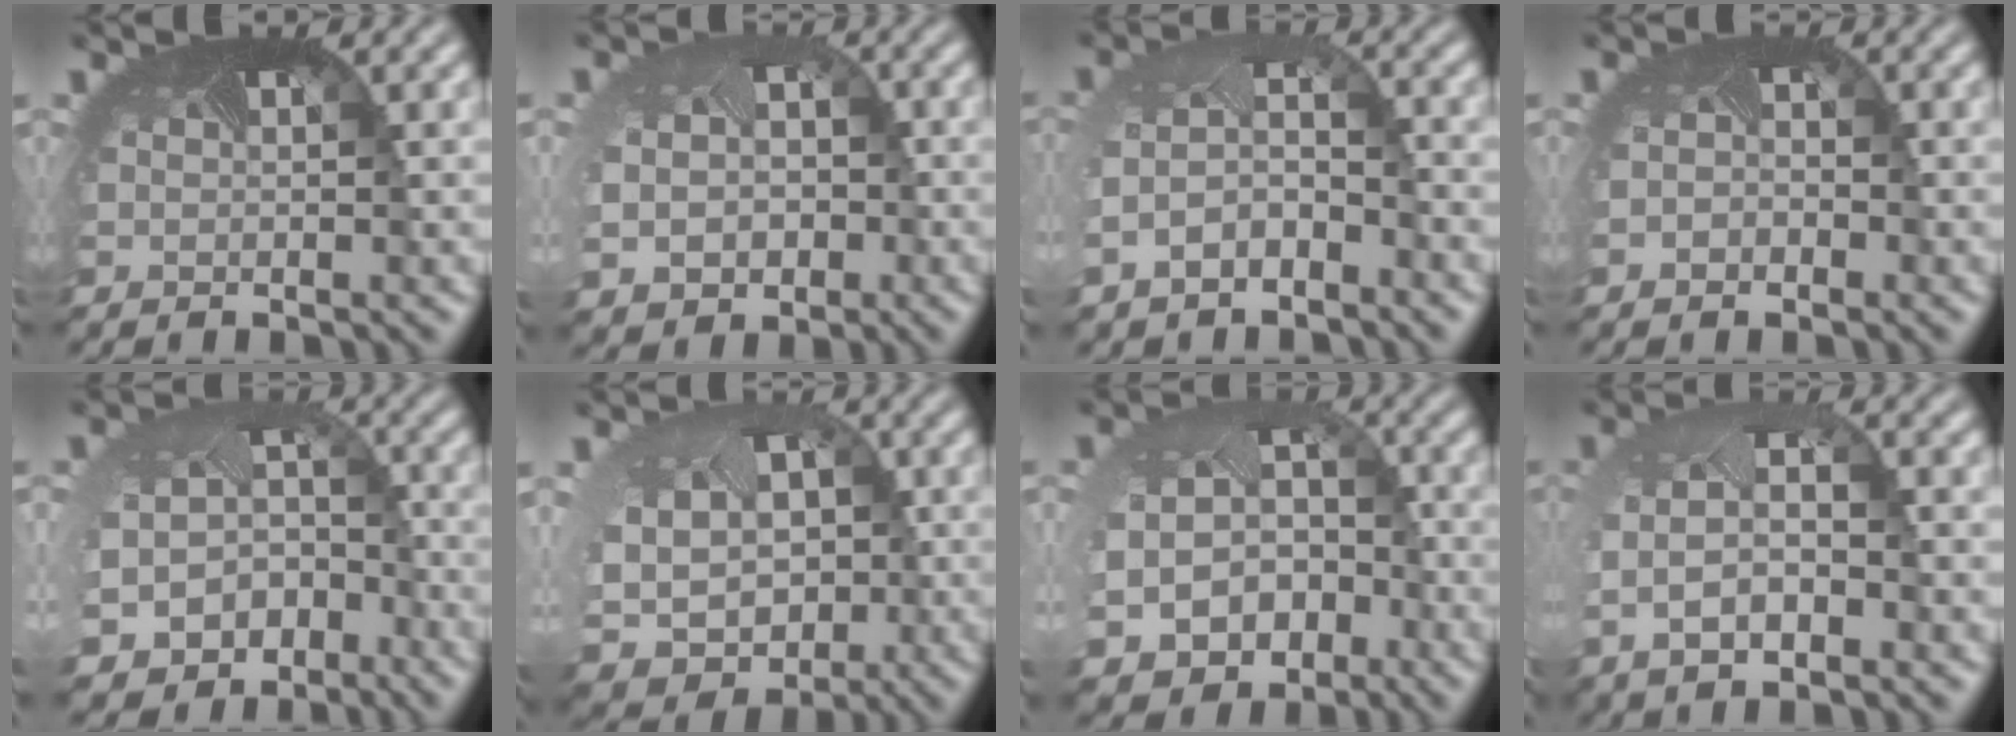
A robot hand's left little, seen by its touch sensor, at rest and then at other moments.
{"total": 6.8, "force": [-1.3, 5.5, 3.8], "torque": [-0.074, -0.038, -0.008]}
{"total": 3.3, "force": [-2.1, 1.7, 1.9], "torque": [-0.060, -0.008, -0.048]}
{"total": 0.8, "force": [-0.5, 0.5, 0.3], "torque": [-0.008, -0.006, -0.010]}
{"total": 8.1, "force": [-4.6, 6.0, 2.8], "torque": [-0.065, -0.039, -0.055]}
{"total": 8.8, "force": [-1.3, 7.5, 4.5], "torque": [-0.101, -0.038, -0.010]}
{"total": 8.5, "force": [-3.0, 6.7, 4.3], "torque": [-0.097, -0.047, -0.025]}
{"total": 5.2, "force": [0.1, 2.5, 4.5], "torque": [-0.103, 0.000, -0.001]}